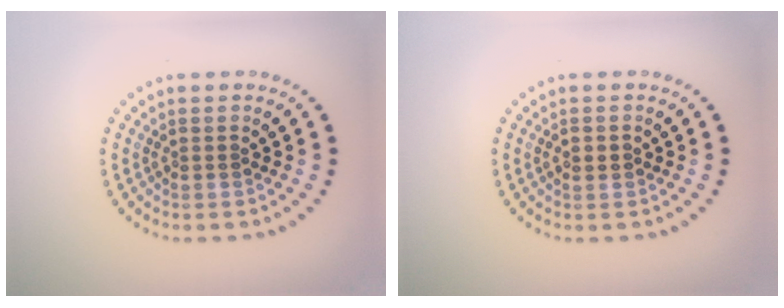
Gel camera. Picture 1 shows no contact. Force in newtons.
{"total": 1.4, "press": 1.4, "slide": 0.0}